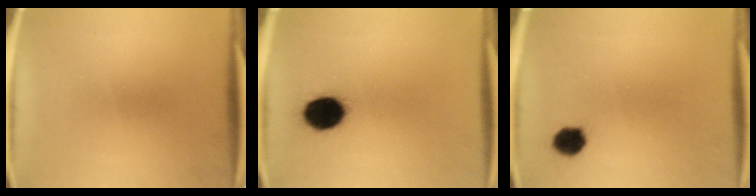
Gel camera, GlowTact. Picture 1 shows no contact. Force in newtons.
{"total": 10.1}
{"total": 4.3}